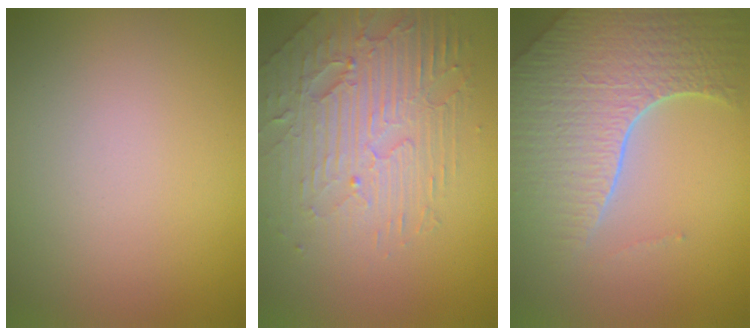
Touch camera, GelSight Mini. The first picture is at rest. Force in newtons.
{"total": 5.6, "press": 4.4, "slide": 3.4}
{"total": 7.9, "press": 5.7, "slide": 5.4}